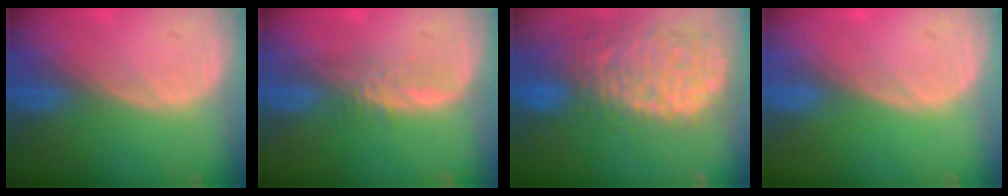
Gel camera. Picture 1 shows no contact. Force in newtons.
{"total": 2.4, "press": 2.4, "slide": 0.2}
{"total": 14.1, "press": 11.6, "slide": 8.1}
{"total": 0.0}